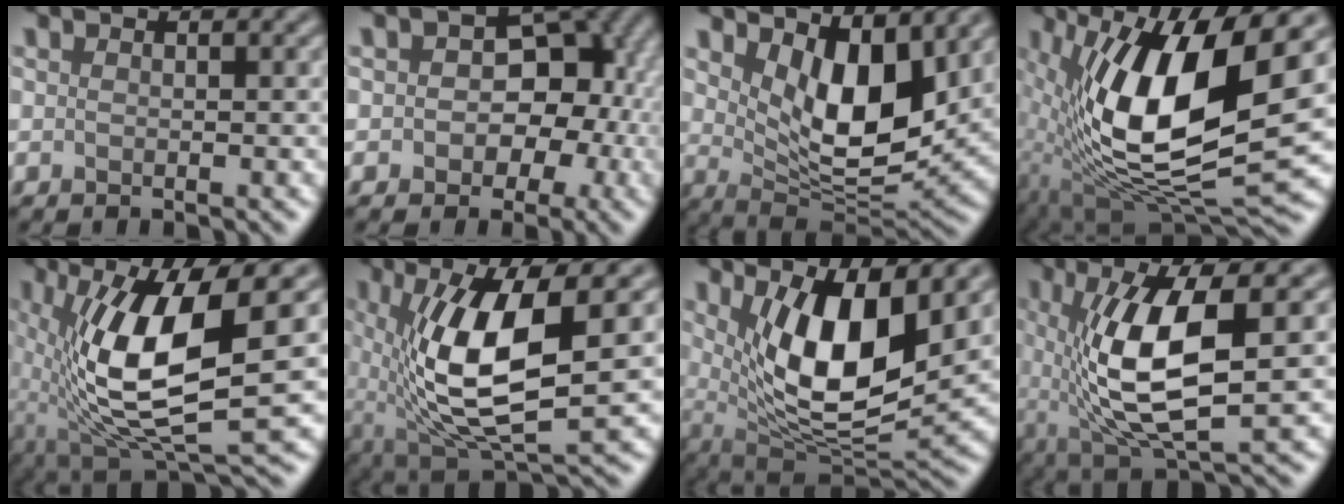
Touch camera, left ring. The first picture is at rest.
{"total": 7.9, "force": [-0.1, 5.9, 5.3], "torque": [-0.022, 0.007, -0.015]}
{"total": 7.9, "force": [2.9, 3.6, 6.3], "torque": [-0.110, -0.025, 0.049]}
{"total": 13.4, "force": [2.1, 4.8, 12.3], "torque": [-0.231, -0.017, 0.040]}
{"total": 11.7, "force": [0.8, 3.7, 11.1], "torque": [-0.216, -0.018, 0.019]}
{"total": 10.5, "force": [1.1, 3.6, 9.8], "torque": [-0.188, -0.009, 0.024]}
{"total": 9.9, "force": [2.8, 3.7, 8.8], "torque": [-0.150, -0.024, 0.055]}
{"total": 9.4, "force": [0.8, 2.9, 9.0], "torque": [-0.166, -0.004, 0.018]}